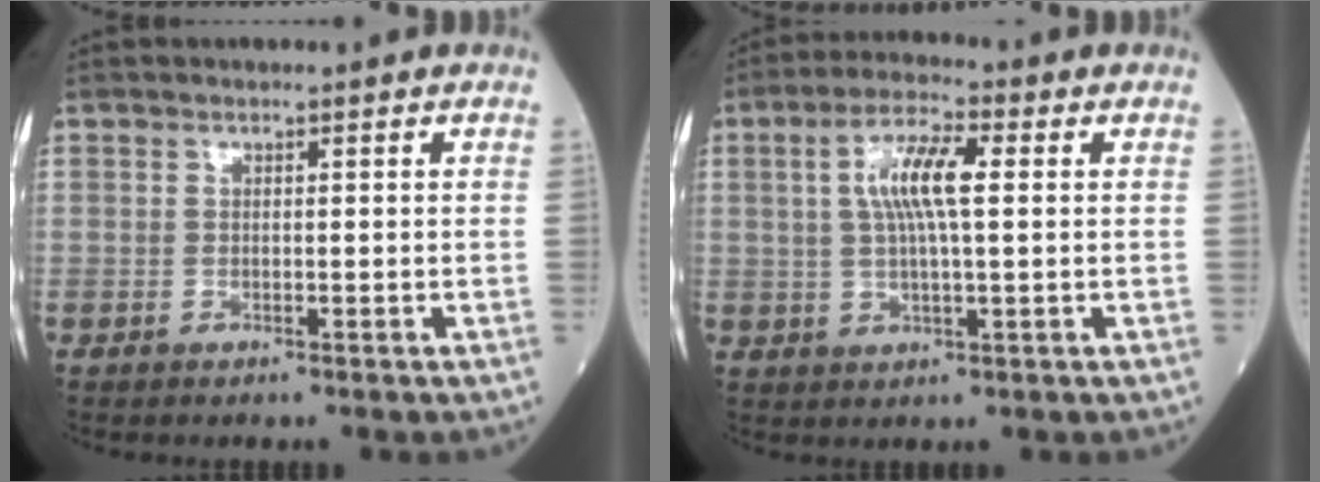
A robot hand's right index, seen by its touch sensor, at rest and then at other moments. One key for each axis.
{"total": 7.9, "fx": 1.6, "fy": 1.4, "fz": 7.6, "tx": -0.151, "ty": 0.011, "tz": 0.029}